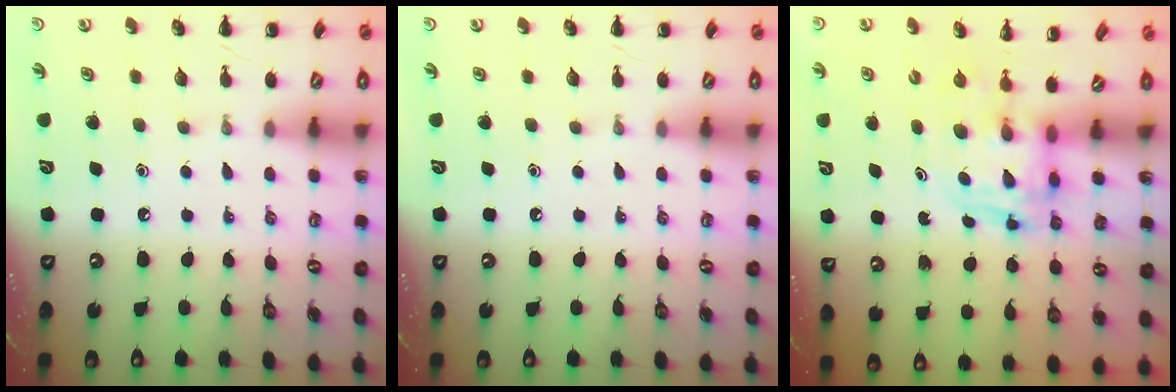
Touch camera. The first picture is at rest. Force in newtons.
{"total": 0.0}
{"total": 2.8, "press": 2.8, "slide": 0.2}